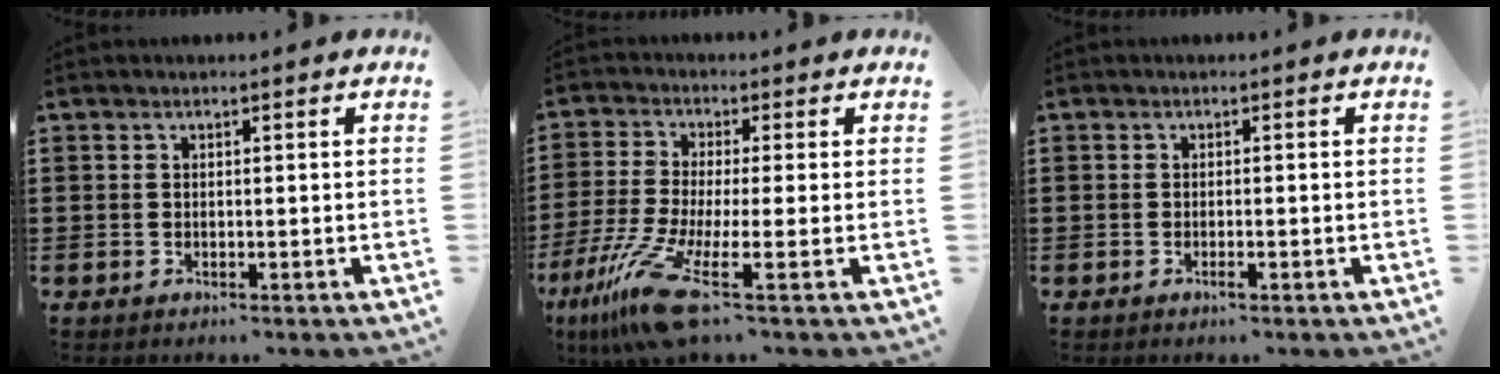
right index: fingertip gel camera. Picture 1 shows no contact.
{"total": 10.7, "force": [-5.3, 0.7, 9.3], "torque": [-0.208, -0.022, -0.104]}
{"total": 0.9, "force": [-0.5, 0.1, 0.7], "torque": [-0.014, -0.004, -0.008]}